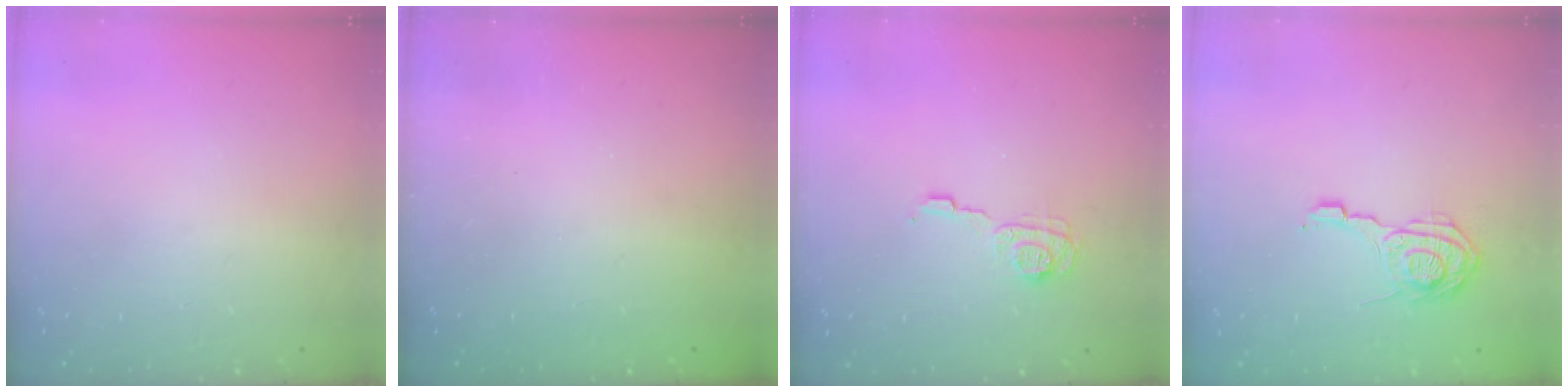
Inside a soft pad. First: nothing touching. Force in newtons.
{"total": 2.5, "press": 2.4, "slide": 0.7}
{"total": 7.5, "press": 7.5, "slide": 0.2}
{"total": 11.0, "press": 11.0, "slide": 0.5}